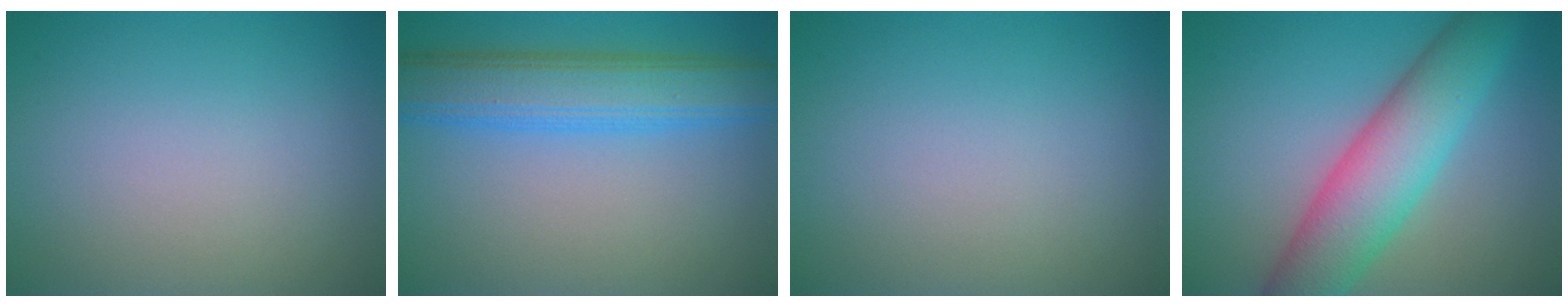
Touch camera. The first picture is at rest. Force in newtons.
{"total": 6.5, "press": 6.5, "slide": 0.1}
{"total": 0.0}
{"total": 7.6, "press": 7.6, "slide": 0.2}